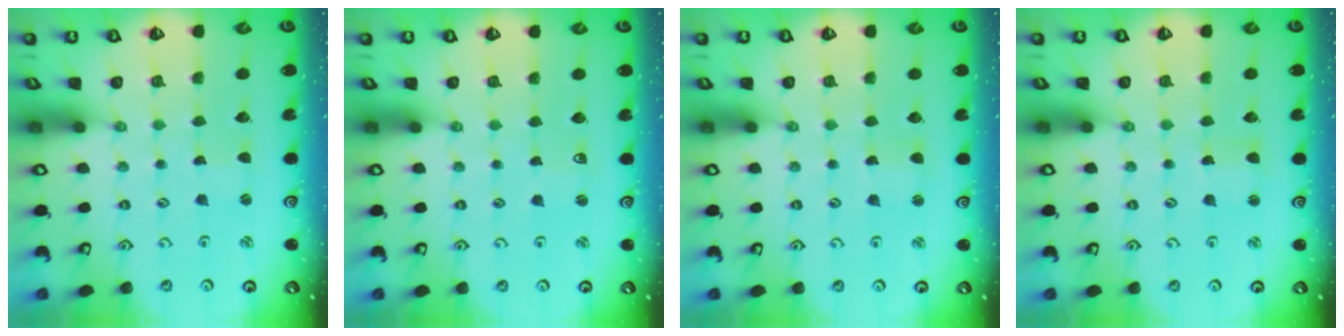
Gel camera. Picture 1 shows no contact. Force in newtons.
{"total": 2.2, "press": 2.2, "slide": 0.3}
{"total": 2.0, "press": 2.0, "slide": 0.3}
{"total": 2.1, "press": 2.1, "slide": 0.3}